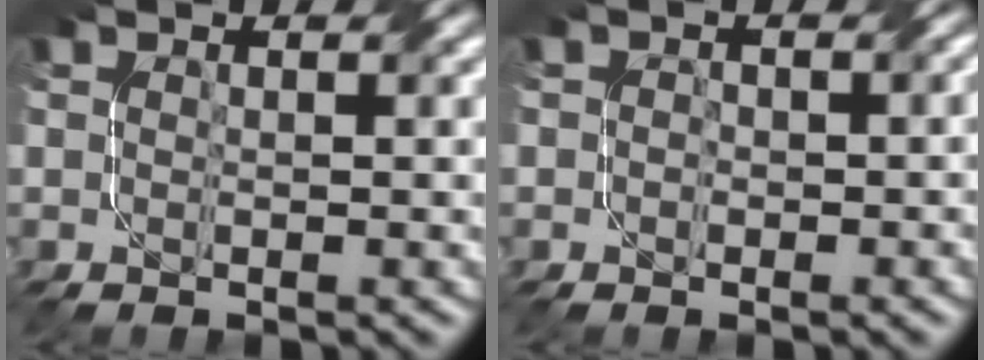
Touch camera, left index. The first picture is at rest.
{"total": 1.4, "force": [0.0, 1.1, 0.9], "torque": [-0.011, -0.001, -0.003]}